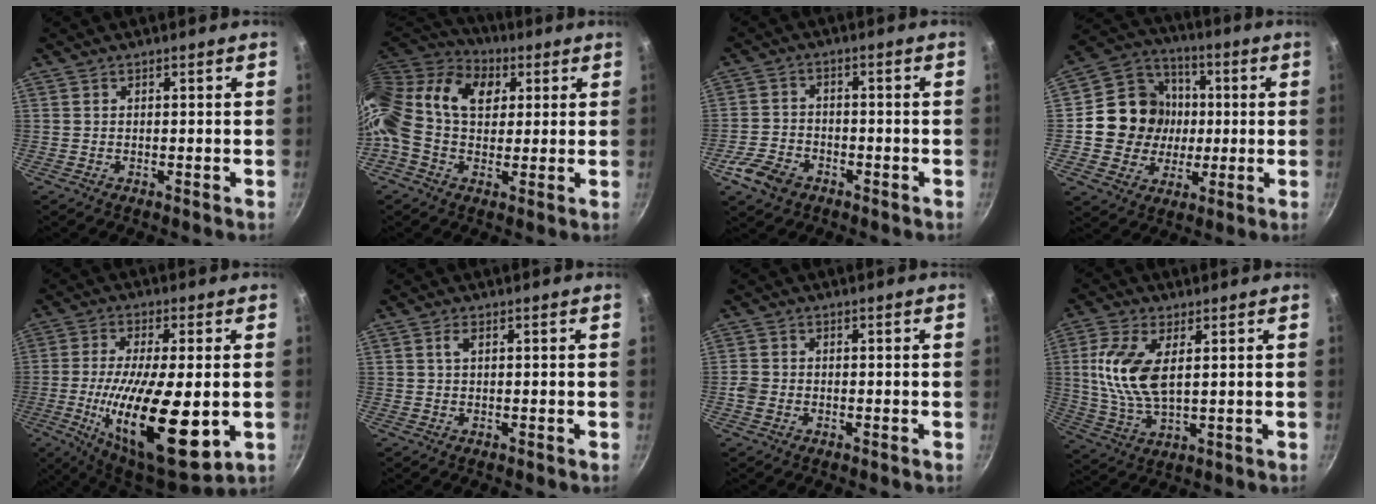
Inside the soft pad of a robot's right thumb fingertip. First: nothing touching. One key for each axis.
{"total": 21.0, "fx": 6.1, "fy": 13.2, "fz": 15.1, "tx": -0.283, "ty": 0.012, "tz": 0.086}
{"total": 7.1, "fx": -3.8, "fy": 4.8, "fz": 3.5, "tx": -0.065, "ty": 0.025, "tz": -0.075}
{"total": 15.2, "fx": 0.2, "fy": 14.1, "fz": 5.7, "tx": -0.068, "ty": 0.025, "tz": 0.000}
{"total": 21.0, "fx": -3.6, "fy": 6.9, "fz": 19.5, "tx": -0.342, "ty": -0.005, "tz": -0.058}
{"total": 1.4, "fx": 0.4, "fy": 0.6, "fz": 1.2, "tx": -0.023, "ty": 0.003, "tz": 0.008}
{"total": 2.3, "fx": -0.8, "fy": 1.8, "fz": 1.1, "tx": -0.022, "ty": 0.007, "tz": -0.018}
{"total": 11.6, "fx": 2.4, "fy": 5.8, "fz": 9.7, "tx": -0.196, "ty": -0.007, "tz": 0.052}